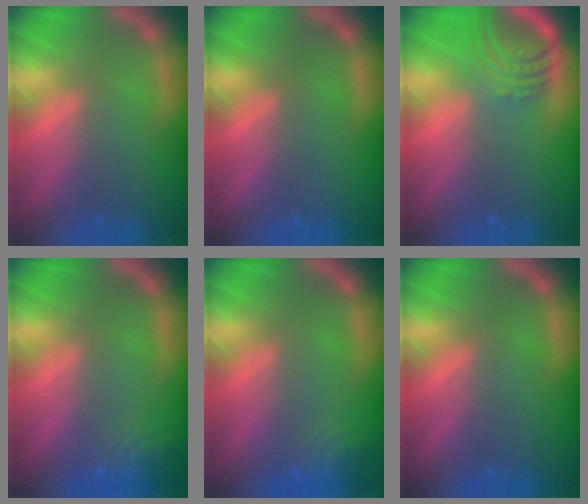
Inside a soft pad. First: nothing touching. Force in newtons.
{"total": 0.0}
{"total": 6.5}
{"total": 3.5}
{"total": 3.0}
{"total": 0.0}